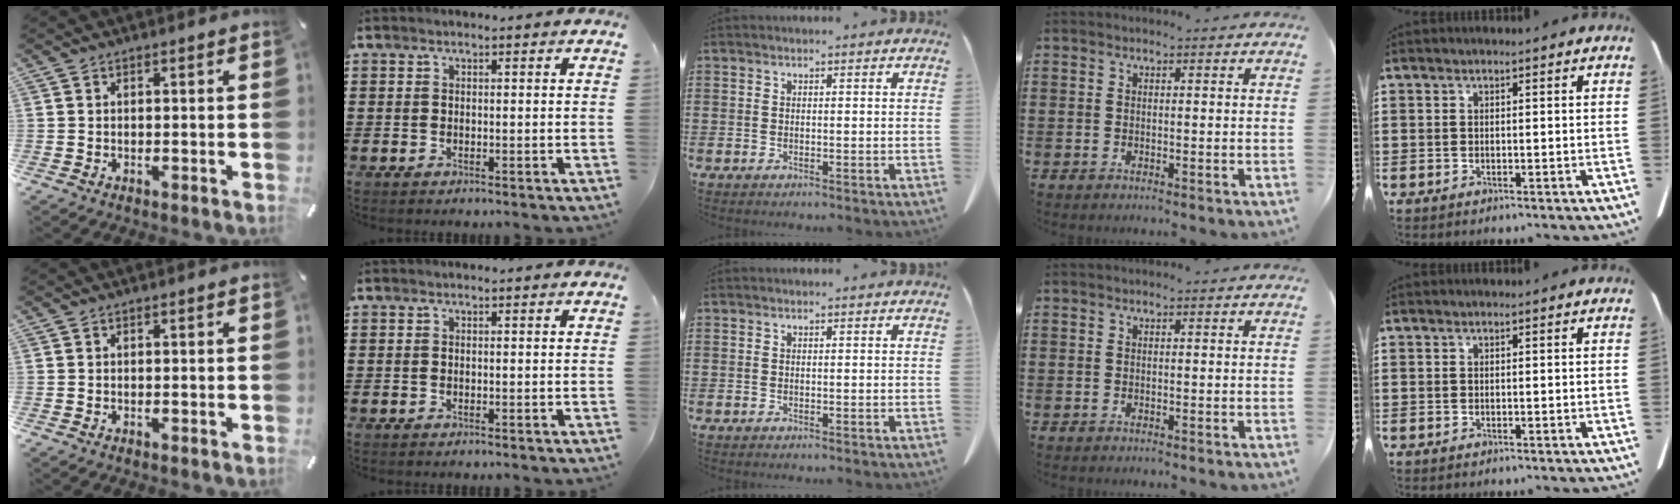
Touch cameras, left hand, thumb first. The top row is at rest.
{}